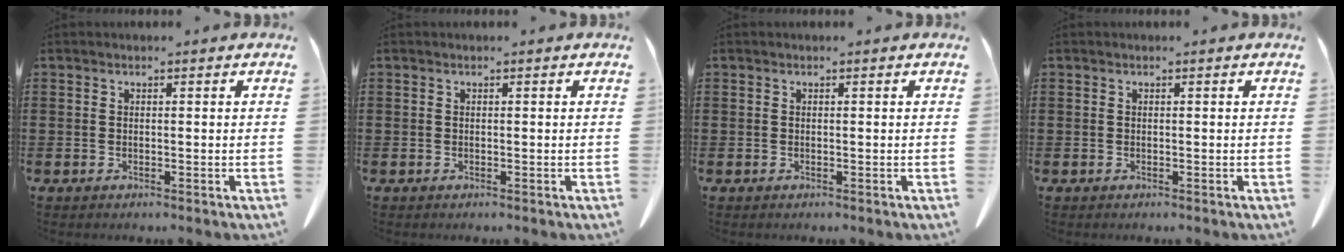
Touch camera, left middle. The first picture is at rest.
{"total": 0.0}
{"total": 0.0}
{"total": 0.0}